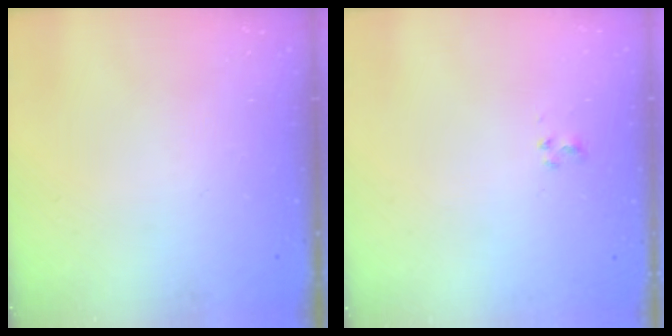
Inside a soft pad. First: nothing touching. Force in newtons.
{"total": 2.0, "press": 1.8, "slide": 1.0}